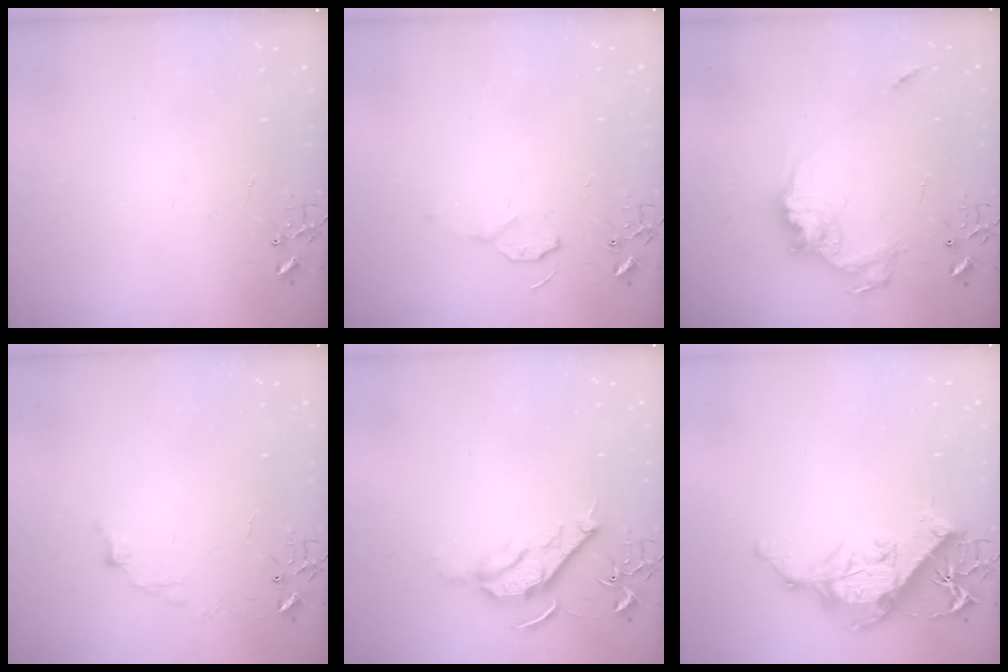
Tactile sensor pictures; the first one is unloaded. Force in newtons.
{"total": 7.0, "press": 6.9, "slide": 0.8}
{"total": 14.8, "press": 14.8, "slide": 0.8}
{"total": 6.7, "press": 6.7, "slide": 0.9}
{"total": 10.3, "press": 10.2, "slide": 1.3}
{"total": 15.3, "press": 15.1, "slide": 2.1}